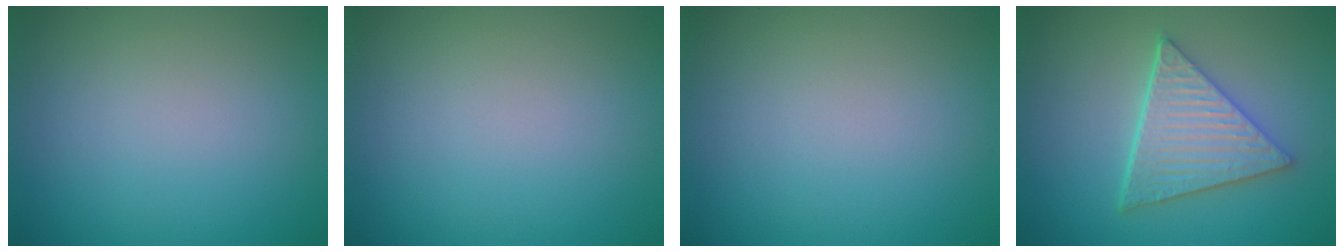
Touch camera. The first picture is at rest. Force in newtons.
{"total": 0.0}
{"total": 0.0}
{"total": 5.6, "press": 4.5, "slide": 3.4}